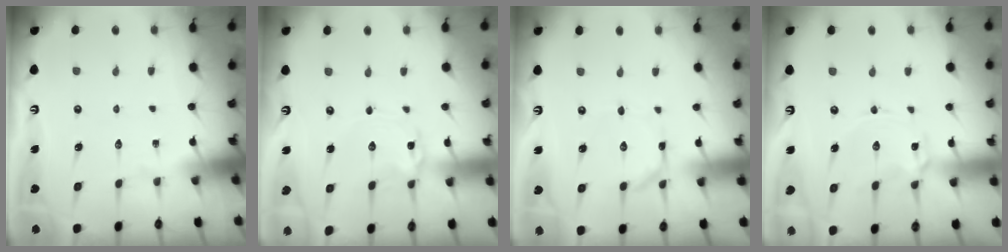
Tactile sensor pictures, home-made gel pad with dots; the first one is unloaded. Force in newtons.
{"total": 0.9, "press": 0.9, "slide": 0.1}
{"total": 1.5, "press": 1.5, "slide": 0.1}
{"total": 2.2, "press": 2.2, "slide": 0.3}